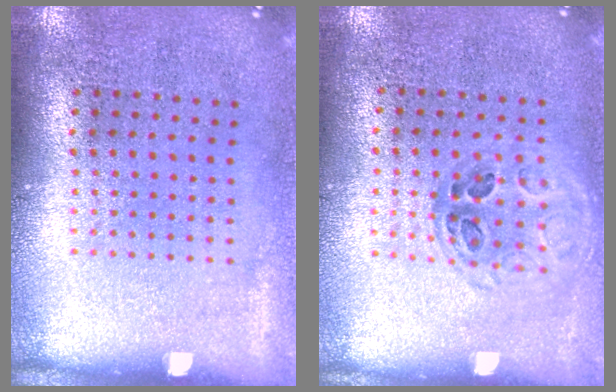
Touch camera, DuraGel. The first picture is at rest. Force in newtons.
{"total": 0.9, "press": 0.9, "slide": 0.2}